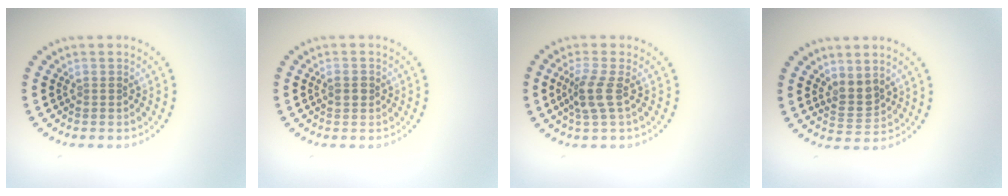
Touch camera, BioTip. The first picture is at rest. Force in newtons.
{"total": 1.1, "press": 1.1, "slide": 0.1}
{"total": 2.6, "press": 1.9, "slide": 1.7}
{"total": 2.3, "press": 1.9, "slide": 1.2}